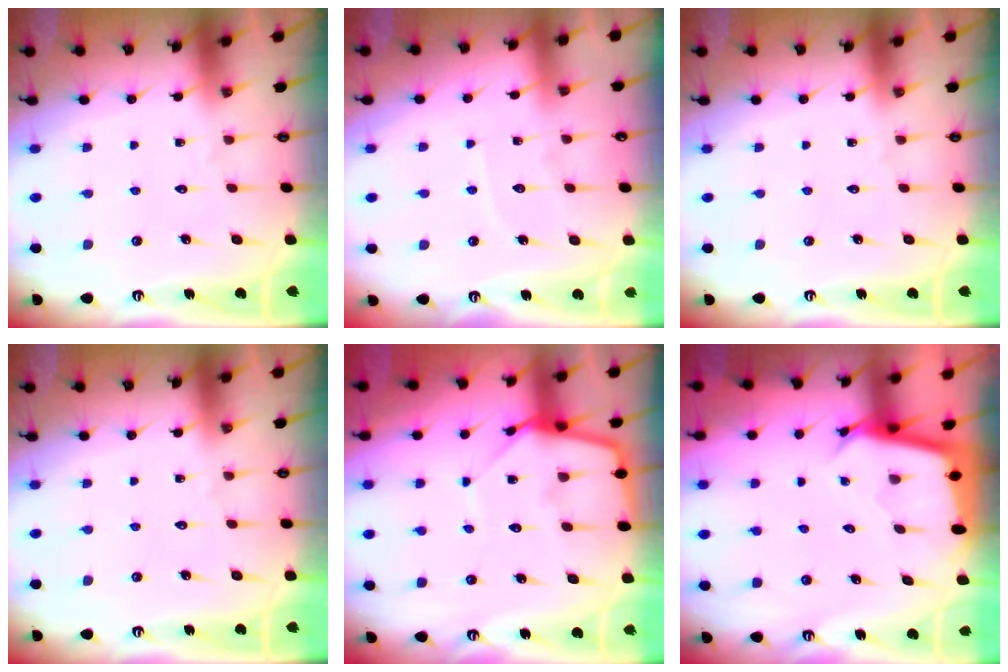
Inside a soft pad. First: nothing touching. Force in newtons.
{"total": 5.3, "press": 5.3, "slide": 0.5}
{"total": 0.0}
{"total": 0.0}
{"total": 7.7, "press": 7.7, "slide": 0.7}
{"total": 2.8, "press": 2.8, "slide": 0.0}